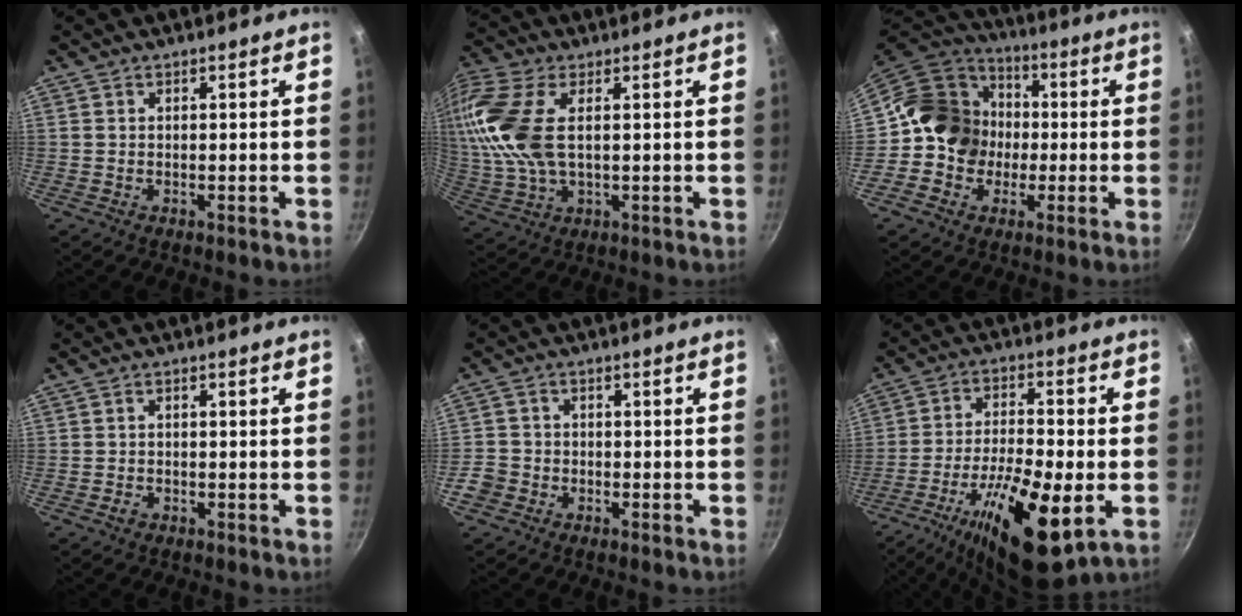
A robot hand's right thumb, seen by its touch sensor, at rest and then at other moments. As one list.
[{"total": 15.7, "force": [2.9, 8.1, 13.1], "torque": [-0.285, 0.008, 0.054]}, {"total": 15.7, "force": [-0.9, 14.0, 7.1], "torque": [-0.084, 0.040, -0.028]}, {"total": 1.5, "force": [-0.8, 1.0, 0.7], "torque": [-0.010, 0.008, -0.014]}, {"total": 4.1, "force": [-2.2, 3.3, 1.1], "torque": [-0.014, 0.026, -0.041]}, {"total": 18.8, "force": [-6.9, 6.0, 16.5], "torque": [-0.291, 0.015, -0.116]}]